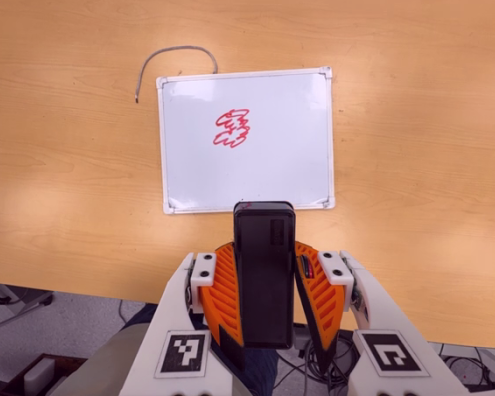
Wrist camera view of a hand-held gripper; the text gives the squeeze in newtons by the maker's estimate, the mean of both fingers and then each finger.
{"total": 8.5, "left": 6.5, "right": 10.5}